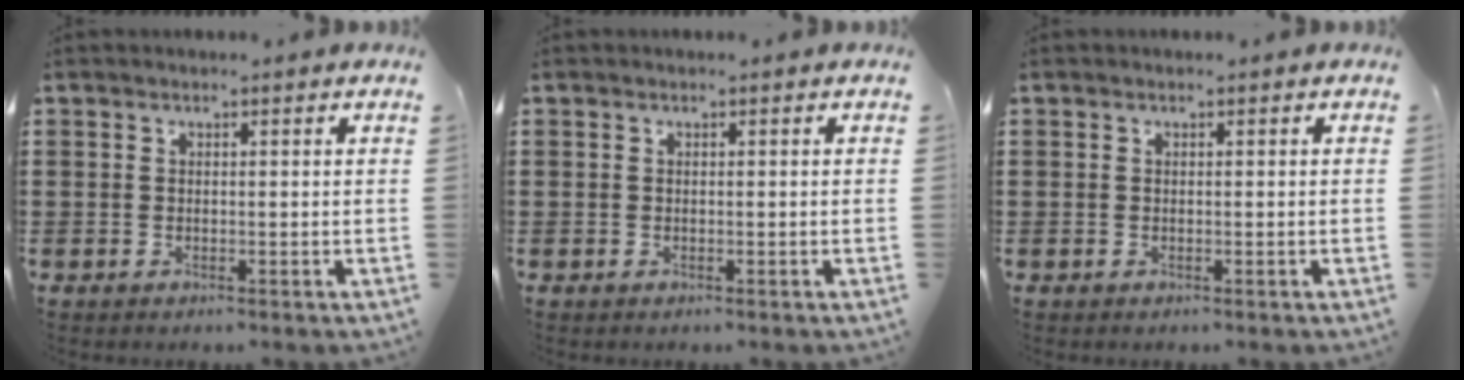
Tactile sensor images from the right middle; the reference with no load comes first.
{"total": 0.0}
{"total": 0.0}